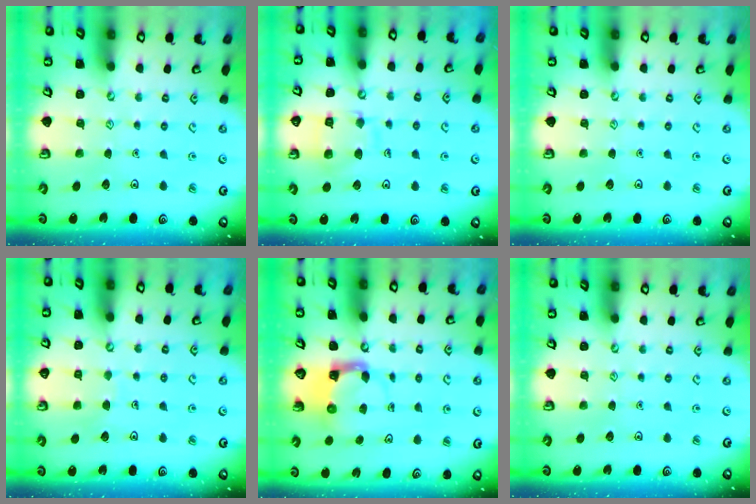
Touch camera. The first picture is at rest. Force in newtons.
{"total": 10.3, "press": 10.3, "slide": 0.9}
{"total": 0.0}
{"total": 3.9, "press": 3.9, "slide": 0.2}
{"total": 3.8, "press": 3.7, "slide": 0.6}
{"total": 0.0}